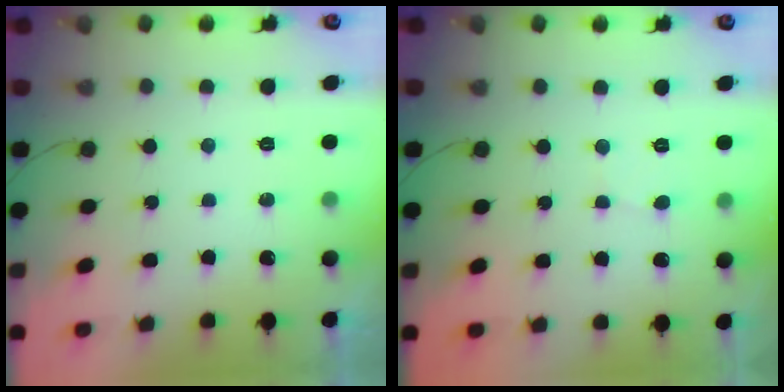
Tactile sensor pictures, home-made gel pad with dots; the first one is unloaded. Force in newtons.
{"total": 1.6, "press": 1.6, "slide": 0.1}